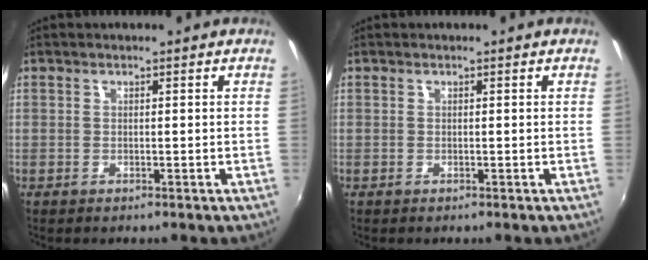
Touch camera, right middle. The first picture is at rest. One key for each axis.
{"total": 0.0}